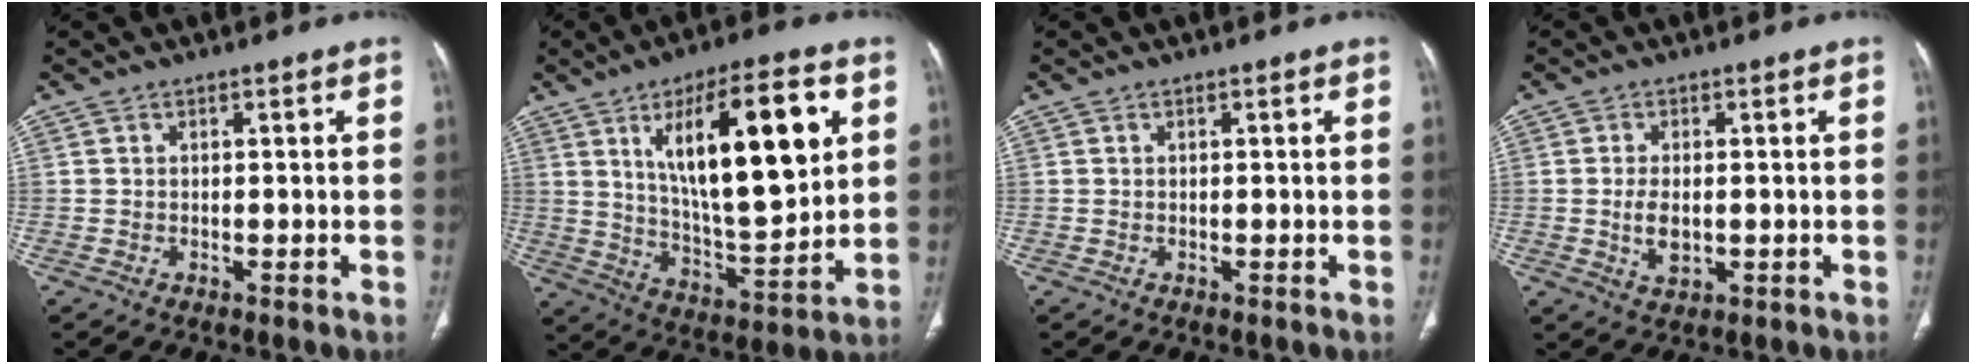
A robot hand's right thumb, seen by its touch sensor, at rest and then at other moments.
{"total": 22.6, "force": [7.4, 7.7, 19.9], "torque": [-0.294, -0.032, 0.125]}
{"total": 0.0}
{"total": 4.4, "force": [-0.3, 2.5, 3.6], "torque": [-0.068, -0.005, -0.002]}